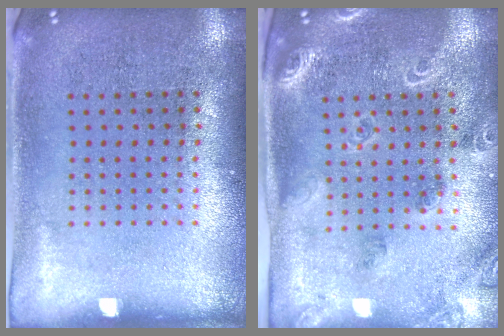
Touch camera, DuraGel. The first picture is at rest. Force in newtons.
{"total": 1.8, "press": 1.8, "slide": 0.4}